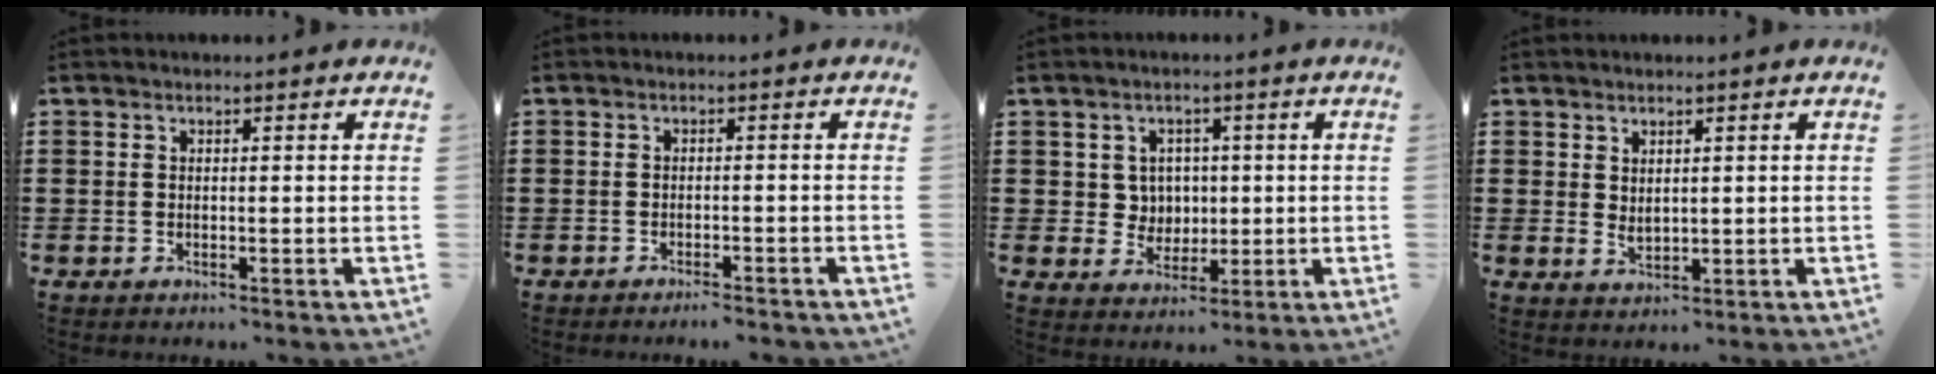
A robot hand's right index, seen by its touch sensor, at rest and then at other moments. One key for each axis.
{"total": 1.6, "fx": -1.5, "fy": 0.0, "fz": 0.6, "tx": -0.012, "ty": 0.001, "tz": -0.029}
{"total": 4.0, "fx": 0.7, "fy": 3.9, "fz": 0.9, "tx": -0.038, "ty": 0.013, "tz": 0.011}
{"total": 1.8, "fx": 1.1, "fy": 0.9, "fz": 1.1, "tx": -0.021, "ty": 0.000, "tz": 0.022}